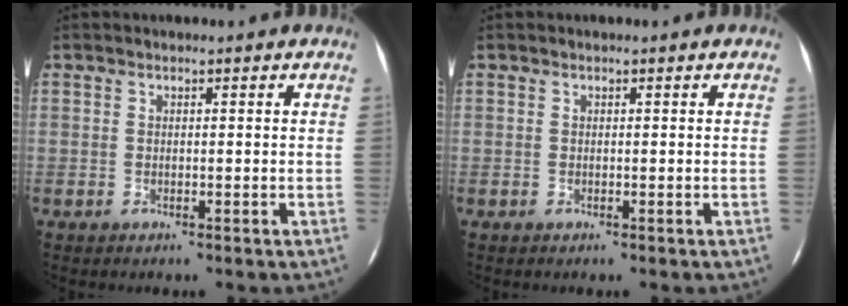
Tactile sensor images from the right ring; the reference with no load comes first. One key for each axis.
{"total": 0.0}